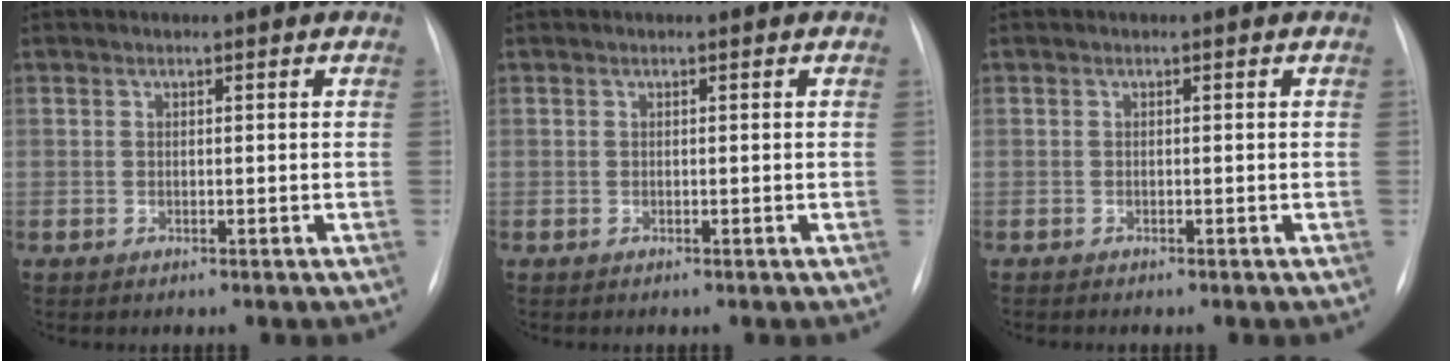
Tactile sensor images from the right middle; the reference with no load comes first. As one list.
[{"total": 0.0}, {"total": 0.5, "force": [-0.5, 0.1, 0.2], "torque": [-0.006, -0.002, -0.009]}]